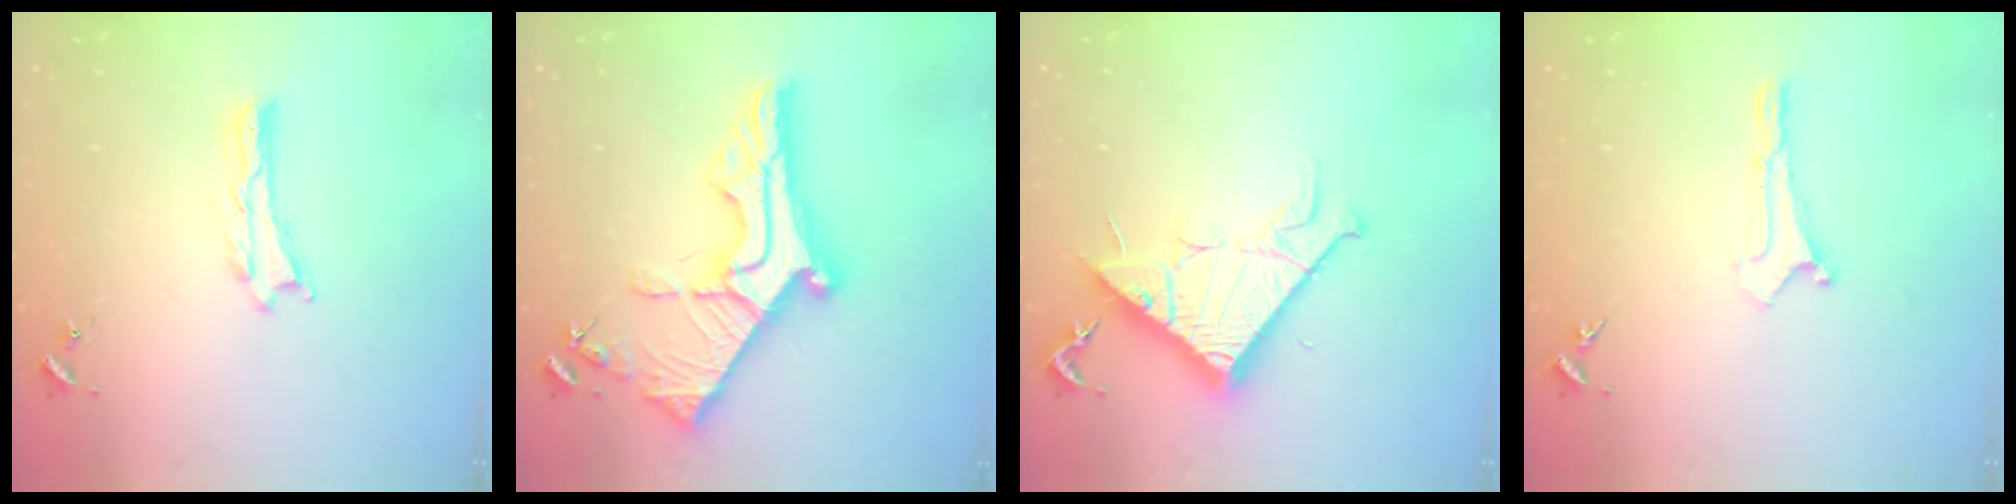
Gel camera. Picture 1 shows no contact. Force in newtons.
{"total": 12.7, "press": 12.6, "slide": 1.3}
{"total": 11.4, "press": 11.4, "slide": 0.1}
{"total": 0.0}